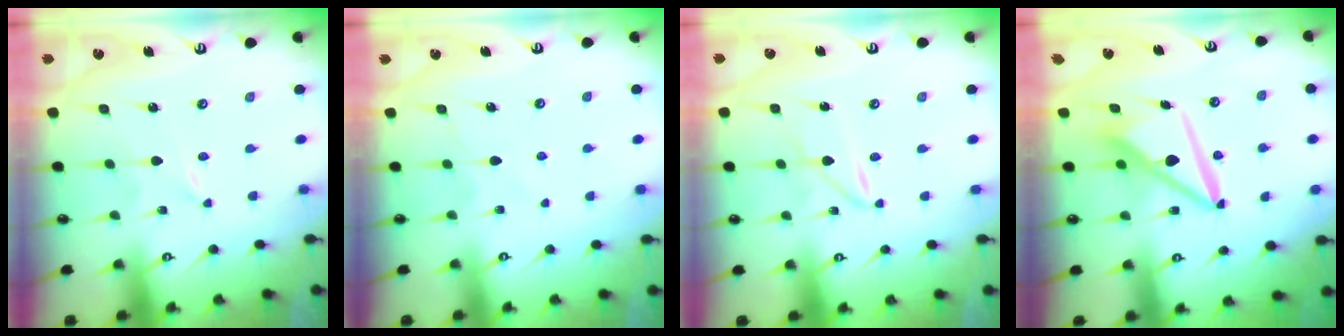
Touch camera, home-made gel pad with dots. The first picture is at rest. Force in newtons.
{"total": 5.3, "press": 5.2, "slide": 0.5}
{"total": 2.2, "press": 2.1, "slide": 0.3}
{"total": 9.7, "press": 9.6, "slide": 1.0}